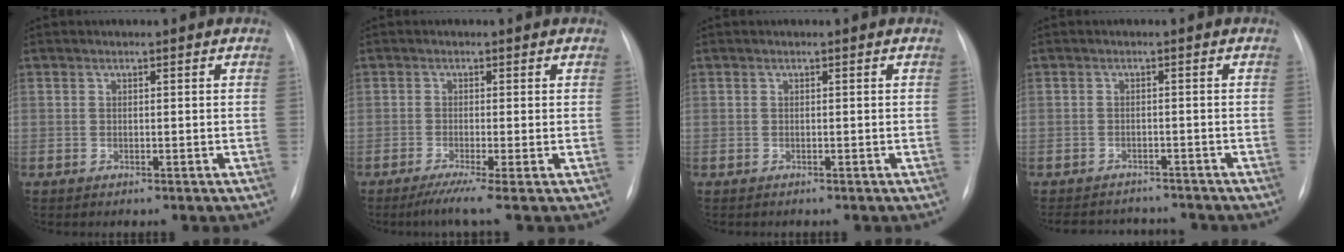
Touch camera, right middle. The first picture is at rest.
{"total": 4.1, "force": [-2.7, -0.7, 3.1], "torque": [-0.051, -0.014, -0.052]}
{"total": 0.0}
{"total": 8.3, "force": [-7.8, 2.4, 1.5], "torque": [-0.023, 0.012, -0.098]}